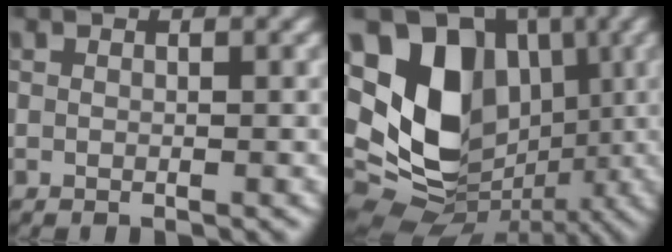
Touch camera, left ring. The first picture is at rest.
{"total": 18.0, "force": [0.8, 13.9, 11.4], "torque": [-0.201, -0.042, 0.020]}